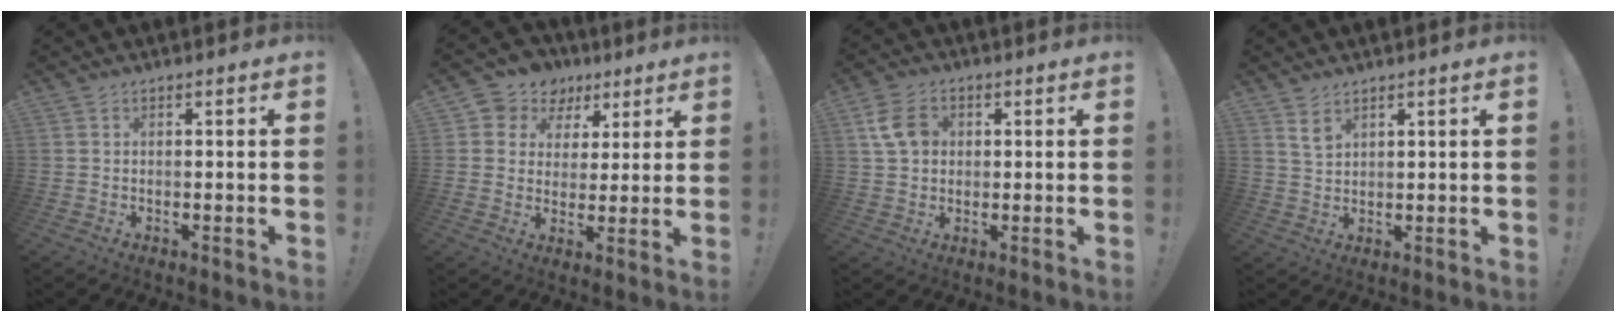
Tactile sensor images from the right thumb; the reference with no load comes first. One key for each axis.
{"total": 8.6, "fx": 3.8, "fy": 7.4, "fz": 2.0, "tx": -0.027, "ty": -0.022, "tz": 0.076}
{"total": 8.1, "fx": 2.1, "fy": 6.2, "fz": 4.7, "tx": -0.090, "ty": 0.011, "tz": 0.044}
{"total": 3.9, "fx": 2.7, "fy": 2.2, "fz": 1.7, "tx": -0.019, "ty": -0.021, "tz": 0.049}